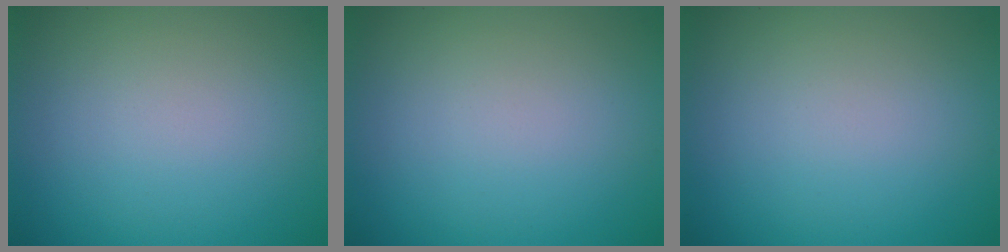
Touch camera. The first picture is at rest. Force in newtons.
{"total": 0.0}
{"total": 0.0}